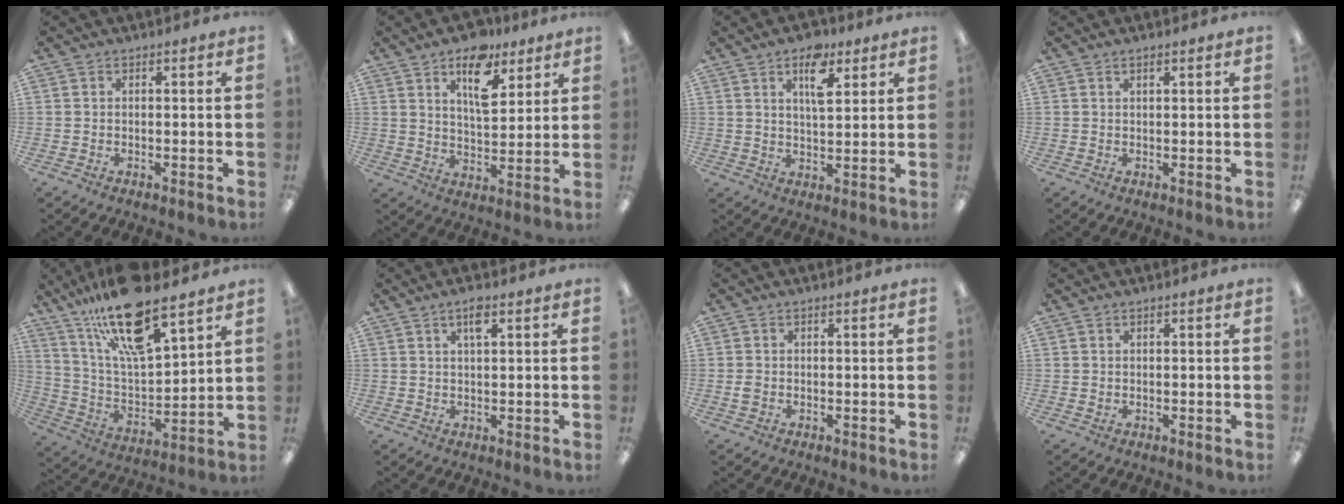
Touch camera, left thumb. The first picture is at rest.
{"total": 12.6, "force": [7.6, 6.4, 7.8], "torque": [-0.098, -0.037, 0.126]}
{"total": 9.0, "force": [4.7, 4.3, 6.4], "torque": [-0.090, -0.015, 0.074]}
{"total": 1.0, "force": [0.8, 0.2, 0.6], "torque": [-0.014, 0.001, 0.013]}
{"total": 19.6, "force": [14.3, 5.6, 12.3], "torque": [-0.225, -0.081, 0.245]}
{"total": 2.6, "force": [1.5, 0.7, 2.0], "torque": [-0.036, 0.002, 0.024]}
{"total": 1.2, "force": [-0.2, 0.9, 0.8], "torque": [-0.016, 0.003, -0.004]}
{"total": 0.5, "force": [0.4, 0.2, 0.3], "torque": [-0.007, 0.001, 0.006]}